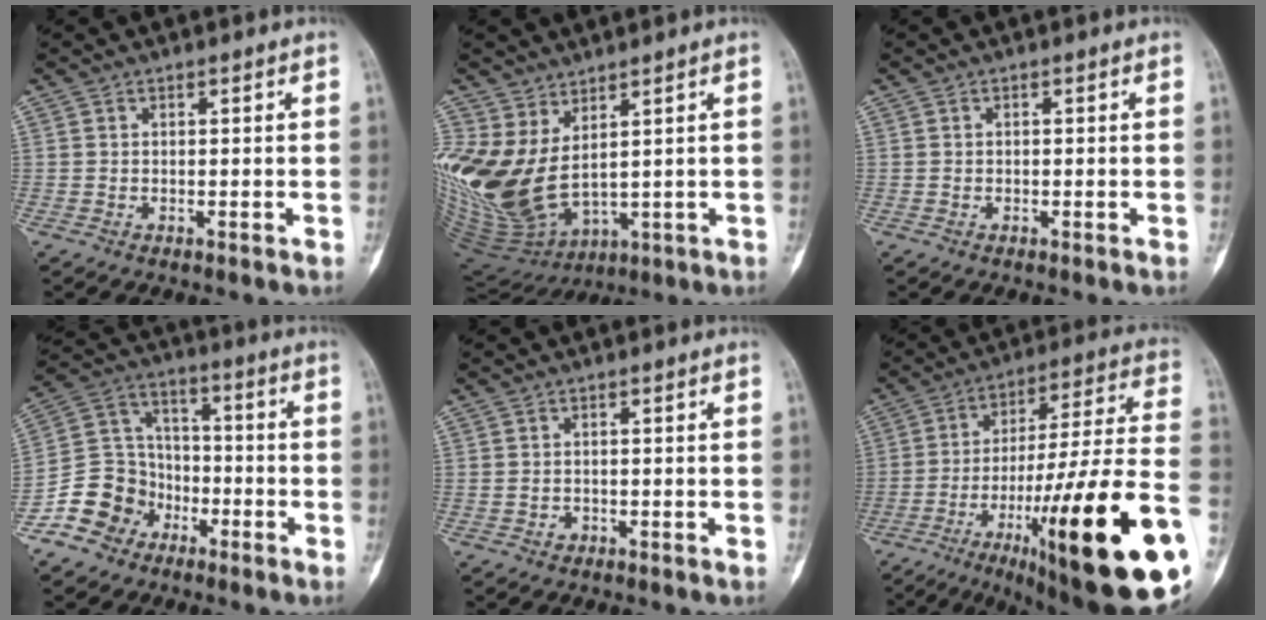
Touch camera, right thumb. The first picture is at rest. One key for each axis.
{"total": 15.7, "fx": 4.0, "fy": 8.6, "fz": 12.5, "tx": -0.267, "ty": -0.041, "tz": 0.108}
{"total": 0.0}
{"total": 12.2, "fx": -6.3, "fy": 10.0, "fz": 3.0, "tx": -0.014, "ty": 0.081, "tz": -0.116}
{"total": 1.0, "fx": -0.3, "fy": 0.9, "fz": 0.3, "tx": -0.004, "ty": 0.006, "tz": 0.000}
{"total": 32.3, "fx": -12.5, "fy": 5.5, "fz": 29.2, "tx": -0.386, "ty": 0.046, "tz": -0.185}